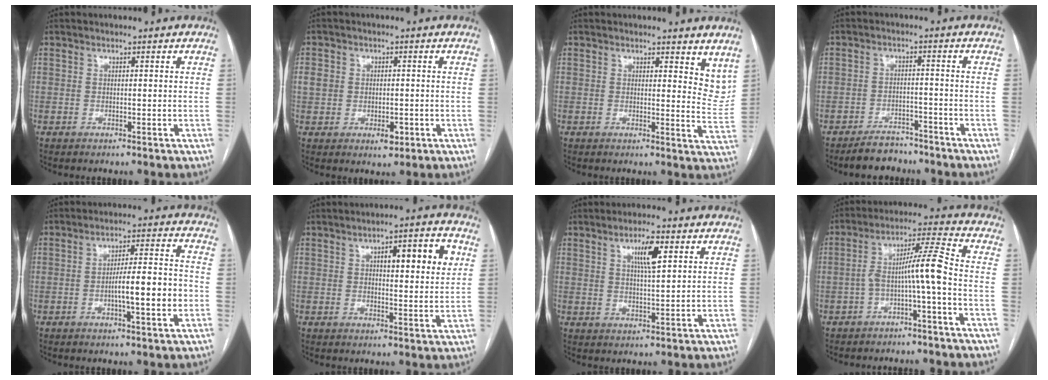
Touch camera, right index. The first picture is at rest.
{"total": 4.8, "force": [-0.8, 3.6, 3.1], "torque": [-0.046, 0.008, -0.004]}
{"total": 7.2, "force": [6.0, 2.6, 3.0], "torque": [-0.014, -0.032, 0.054]}
{"total": 5.4, "force": [-4.8, 2.4, 1.0], "torque": [-0.015, 0.001, -0.076]}
{"total": 8.9, "force": [-2.1, 0.9, 8.6], "torque": [-0.136, 0.012, -0.033]}
{"total": 8.5, "force": [2.9, 1.9, 7.8], "torque": [-0.107, 0.010, 0.038]}
{"total": 5.1, "force": [2.2, 0.6, 4.5], "torque": [-0.080, 0.000, 0.039]}
{"total": 7.8, "force": [-2.2, -0.4, 7.5], "torque": [-0.130, 0.032, -0.037]}